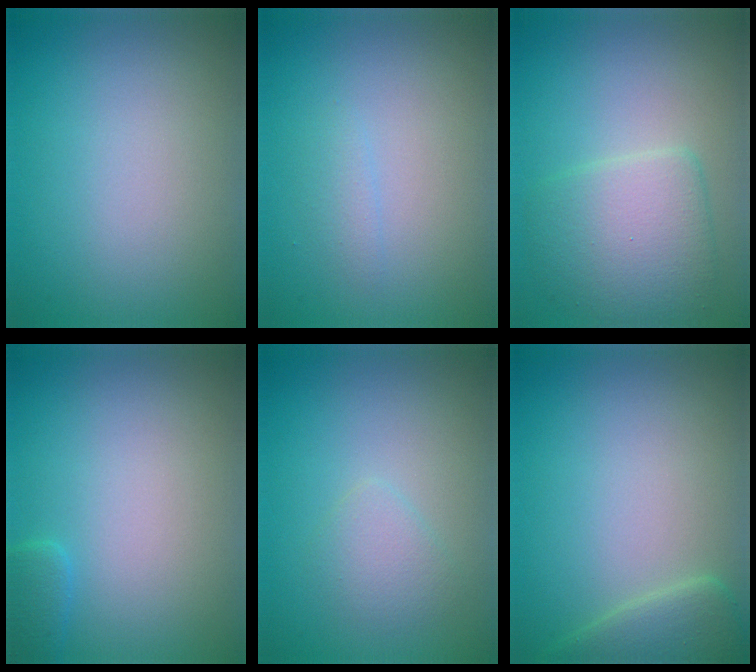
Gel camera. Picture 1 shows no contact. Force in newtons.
{"total": 0.9, "press": 0.9, "slide": 0.1}
{"total": 4.8, "press": 4.8, "slide": 0.1}
{"total": 1.2, "press": 1.2, "slide": 0.1}
{"total": 1.7, "press": 1.7, "slide": 0.1}
{"total": 2.8, "press": 2.8, "slide": 0.2}